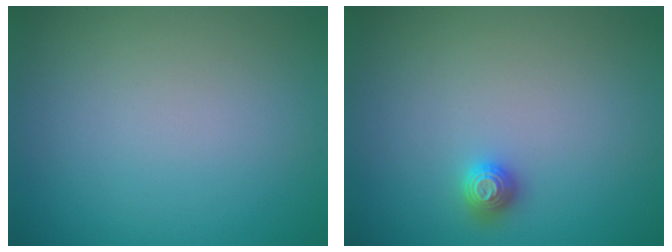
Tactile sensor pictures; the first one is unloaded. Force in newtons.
{"total": 1.3, "press": 1.2, "slide": 0.3}